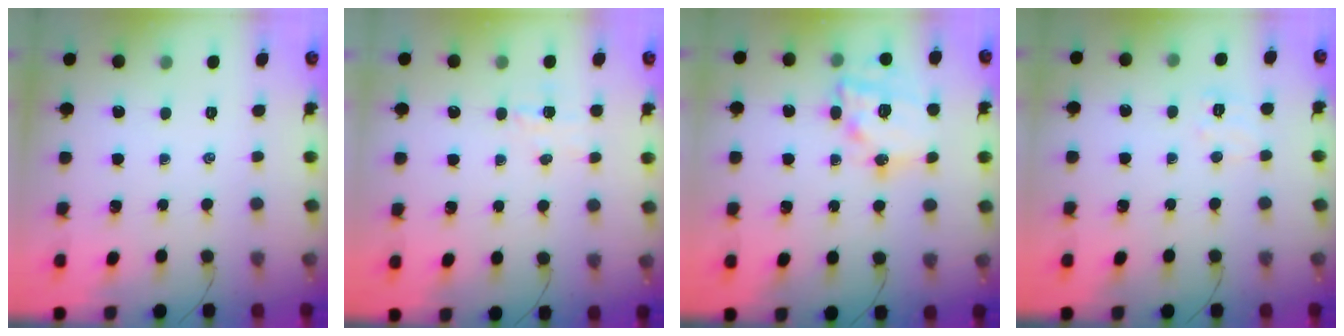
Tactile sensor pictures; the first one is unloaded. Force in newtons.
{"total": 3.7, "press": 3.5, "slide": 1.1}
{"total": 17.0, "press": 16.7, "slide": 3.5}
{"total": 6.3, "press": 6.2, "slide": 1.2}